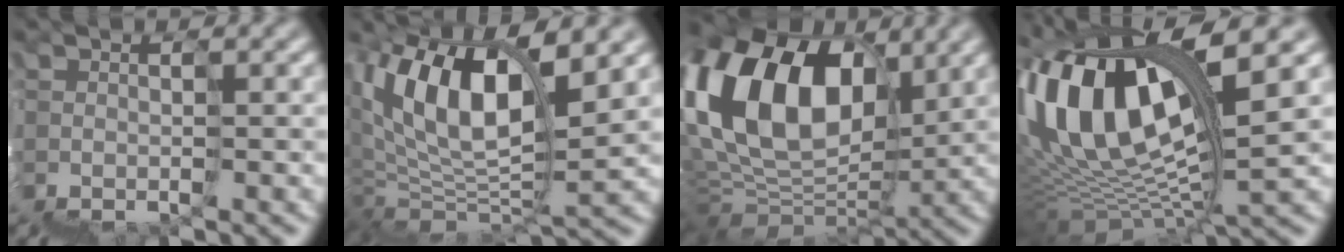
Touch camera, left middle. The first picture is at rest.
{"total": 8.8, "force": [7.0, 2.4, 4.6], "torque": [-0.092, 0.035, 0.120]}
{"total": 12.0, "force": [7.4, 6.5, 6.9], "torque": [-0.144, 0.061, 0.119]}
{"total": 10.3, "force": [6.0, 2.3, 8.1], "torque": [-0.178, 0.032, 0.112]}